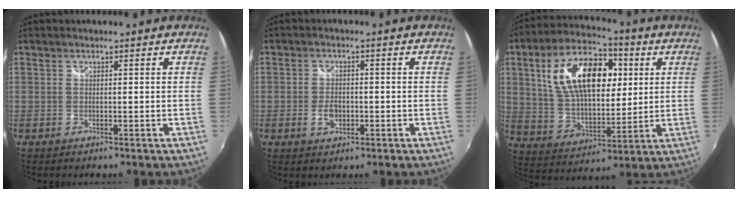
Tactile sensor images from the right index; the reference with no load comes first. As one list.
[{"total": 3.7, "force": [-1.2, 2.5, 2.5], "torque": [-0.050, -0.002, -0.019]}, {"total": 20.2, "force": [5.7, 11.2, 15.8], "torque": [-0.296, 0.029, 0.108]}]